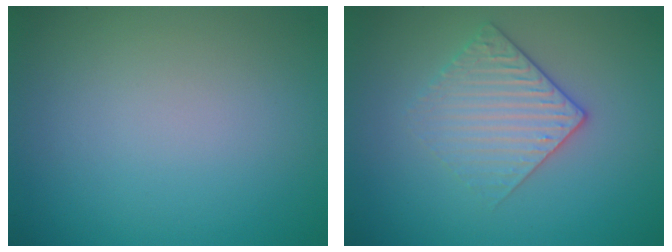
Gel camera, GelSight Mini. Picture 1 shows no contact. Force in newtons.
{"total": 3.0, "press": 2.7, "slide": 1.3}